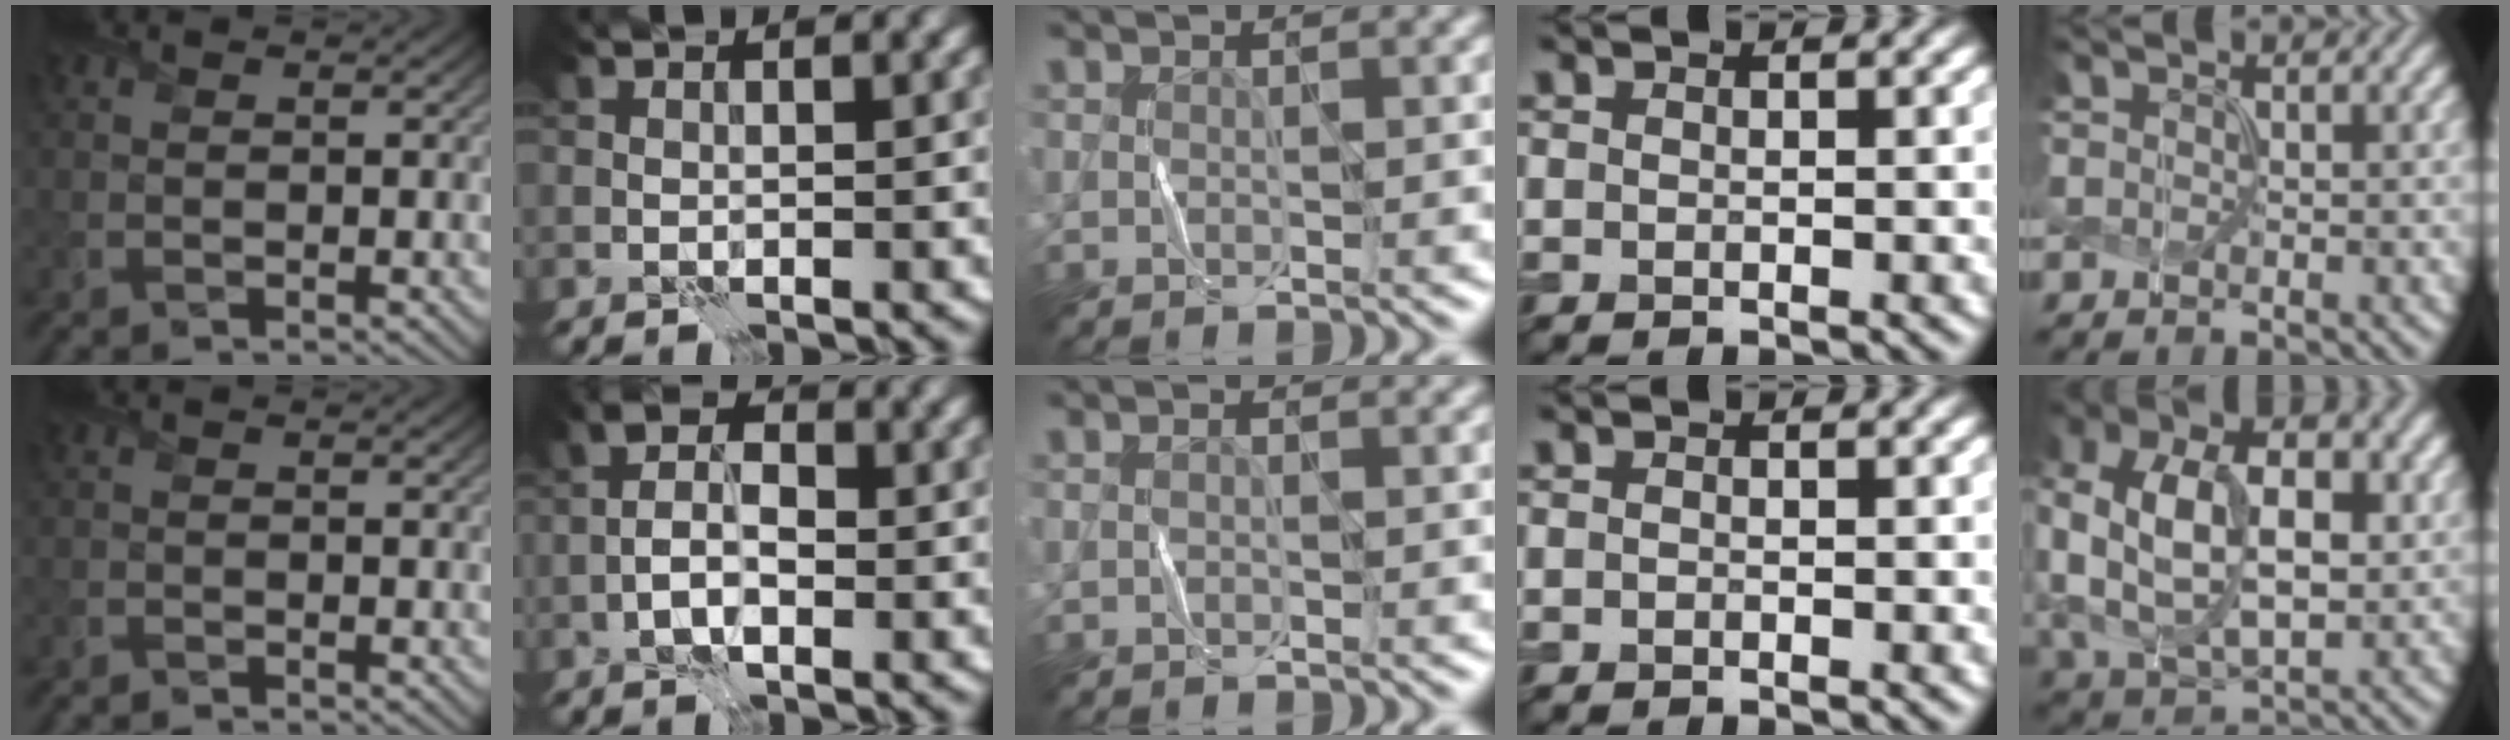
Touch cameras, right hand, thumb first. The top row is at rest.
{"thumb": {"total": 1.1, "force": [-1.1, -0.1, -0.2], "torque": [0.004, -0.008, -0.024]}, "index": {"total": 4.4, "force": [-1.2, 2.3, 3.5], "torque": [-0.069, 0.007, -0.029]}, "middle": {"total": 0.5, "force": [0.1, 0.2, 0.4], "torque": [-0.005, -0.005, -0.006]}, "little": {"total": 12.1, "force": [0.2, 7.7, 9.3], "torque": [-0.191, 0.003, 0.004]}}